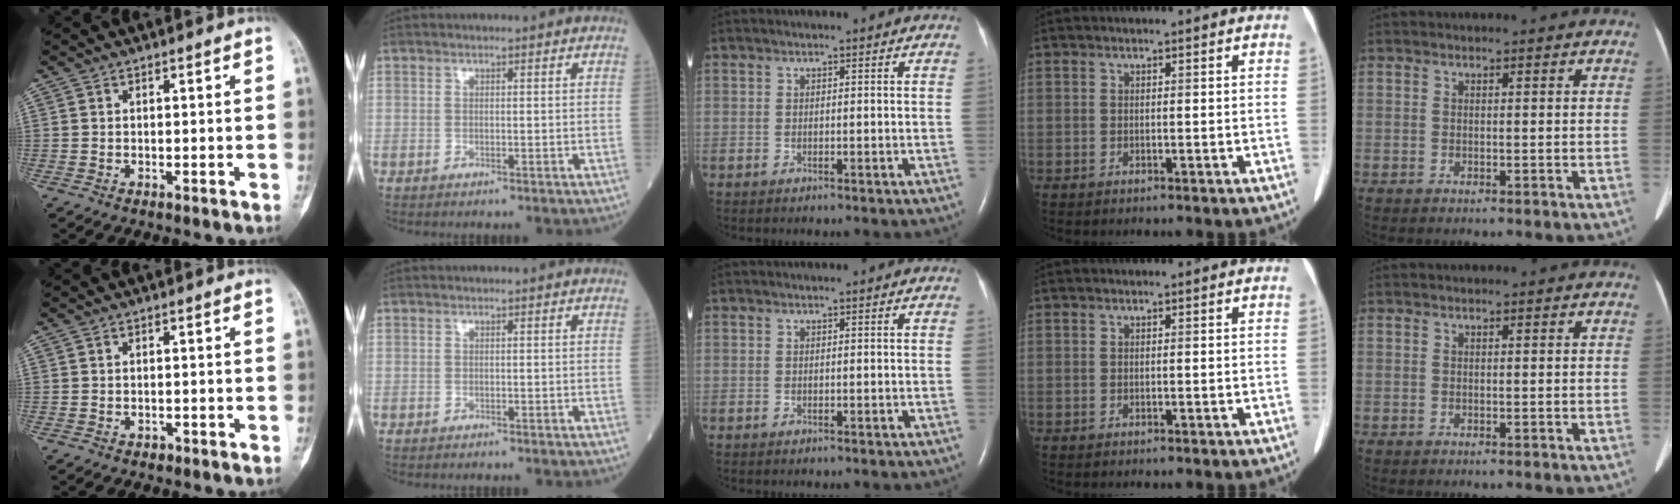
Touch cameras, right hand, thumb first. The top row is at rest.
{"thumb": {"total": 0.8, "force": [-0.6, 0.5, 0.3], "torque": [-0.001, 0.001, -0.009]}, "index": {"total": 0.5, "force": [-0.5, 0.2, 0.1], "torque": [-0.005, 0.001, -0.008]}}